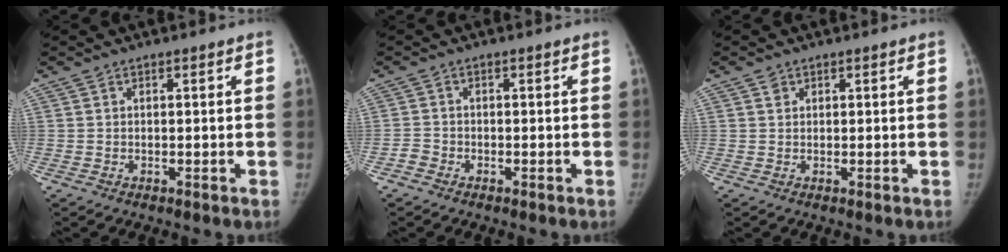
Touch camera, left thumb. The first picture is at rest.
{"total": 1.4, "force": [-1.0, 1.0, 0.2], "torque": [-0.004, 0.003, -0.026]}
{"total": 1.0, "force": [0.6, 0.8, 0.1], "torque": [0.008, -0.010, 0.008]}